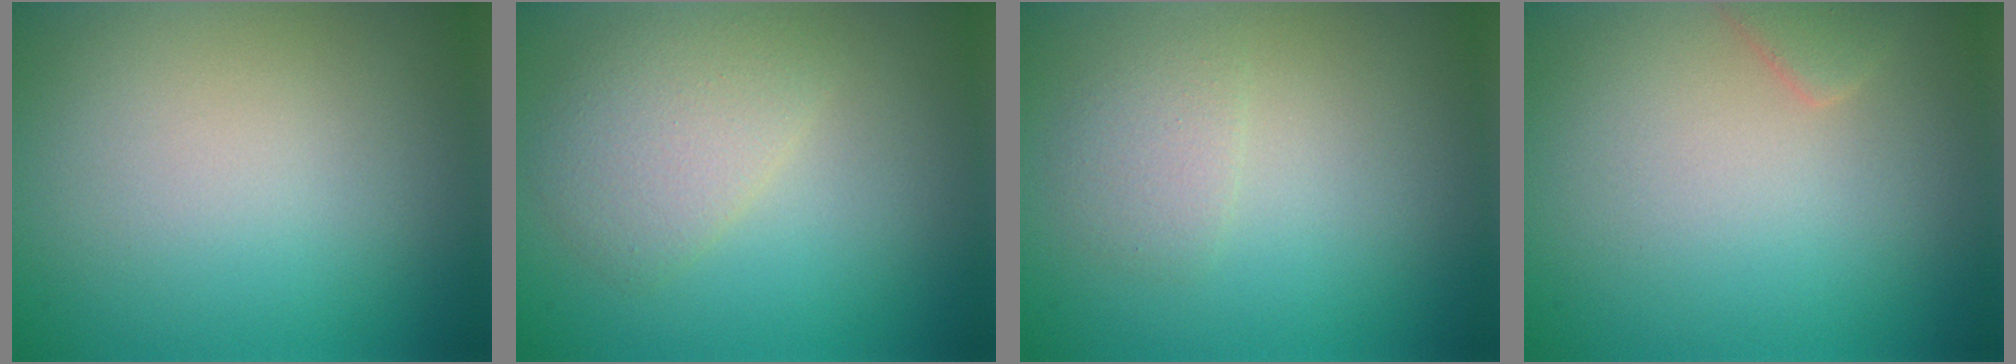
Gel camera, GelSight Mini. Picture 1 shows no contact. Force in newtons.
{"total": 2.9, "press": 2.9, "slide": 0.1}
{"total": 1.3, "press": 1.3, "slide": 0.0}
{"total": 1.4, "press": 1.4, "slide": 0.1}